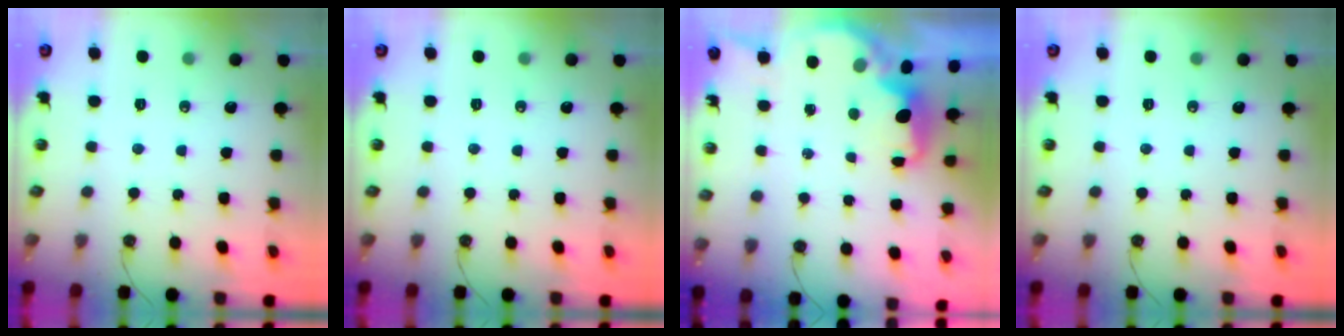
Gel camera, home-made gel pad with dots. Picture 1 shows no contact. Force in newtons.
{"total": 0.0}
{"total": 2.1, "press": 1.9, "slide": 0.8}
{"total": 0.0}